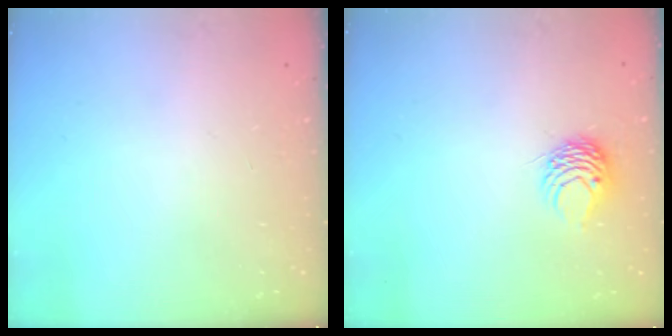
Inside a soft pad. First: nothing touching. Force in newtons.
{"total": 5.4, "press": 5.4, "slide": 0.5}